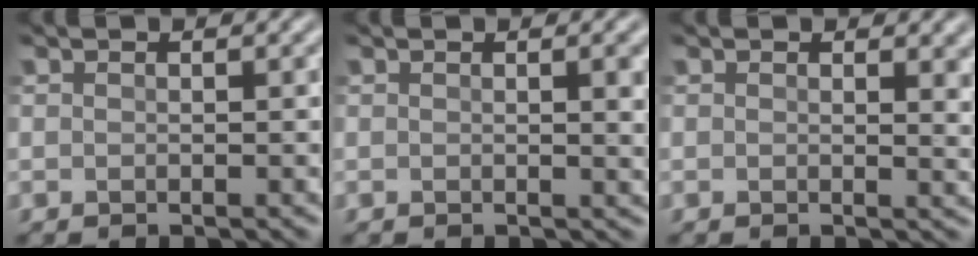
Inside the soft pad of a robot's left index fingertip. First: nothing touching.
{"total": 2.9, "force": [0.5, 0.8, 2.7], "torque": [-0.024, 0.003, 0.004]}
{"total": 2.5, "force": [0.8, 0.9, 2.2], "torque": [-0.018, -0.002, 0.012]}